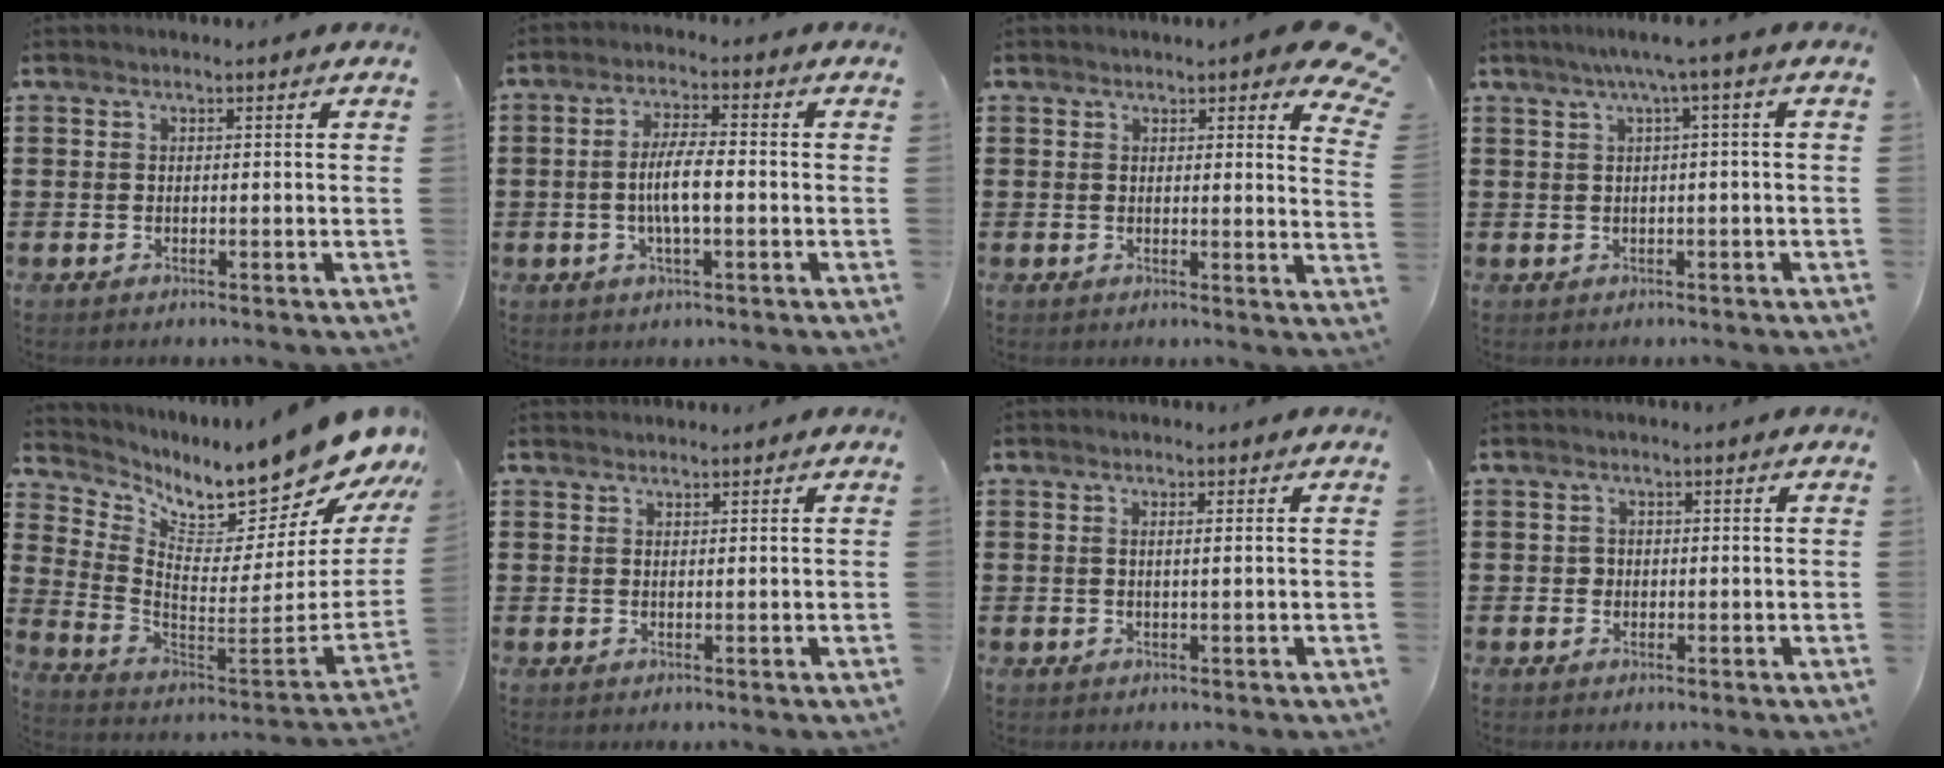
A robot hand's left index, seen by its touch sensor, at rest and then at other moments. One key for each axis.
{"total": 6.0, "fx": -0.8, "fy": 1.4, "fz": 5.8, "tx": -0.116, "ty": 0.002, "tz": -0.020}
{"total": 4.1, "fx": 3.4, "fy": 0.9, "fz": 2.1, "tx": -0.030, "ty": -0.013, "tz": 0.057}
{"total": 3.0, "fx": 0.3, "fy": -0.4, "fz": 3.0, "tx": -0.054, "ty": -0.003, "tz": 0.003}
{"total": 11.8, "fx": 11.1, "fy": 1.1, "fz": 3.8, "tx": -0.071, "ty": -0.113, "tz": 0.178}
{"total": 1.1, "fx": 1.1, "fy": 0.2, "fz": 0.0, "tx": -0.003, "ty": -0.001, "tz": 0.022}
{"total": 0.9, "fx": 0.3, "fy": -0.2, "fz": 0.8, "tx": -0.015, "ty": -0.005, "tz": 0.006}
{"total": 1.0, "fx": 0.2, "fy": 0.9, "fz": 0.2, "tx": -0.006, "ty": 0.006, "tz": 0.003}